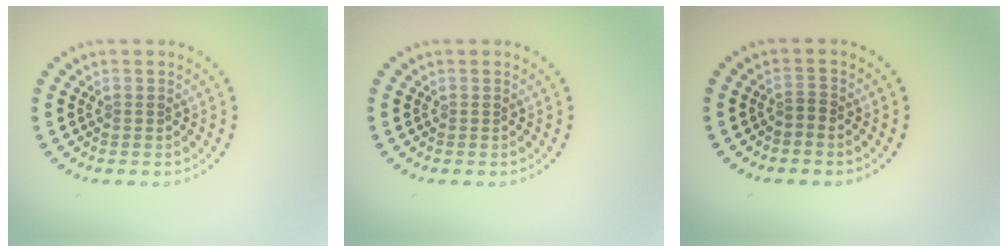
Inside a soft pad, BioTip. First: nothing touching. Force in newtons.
{"total": 0.0}
{"total": 0.8, "press": 0.4, "slide": 0.7}